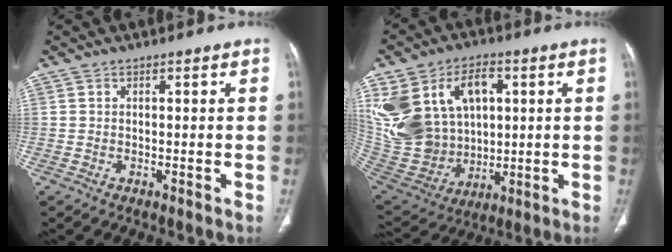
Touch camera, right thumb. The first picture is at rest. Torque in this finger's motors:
{"motor_torque": [-0.02, 0.80, 1.23, 1.09, 0.36]}